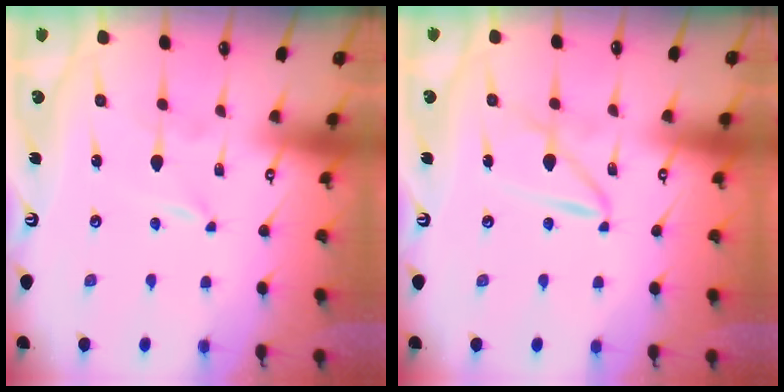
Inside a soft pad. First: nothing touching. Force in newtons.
{"total": 4.6, "press": 4.6, "slide": 0.3}